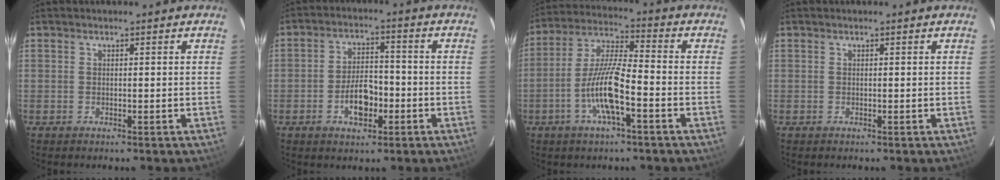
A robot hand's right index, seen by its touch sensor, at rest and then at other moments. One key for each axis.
{"total": 7.2, "fx": -2.8, "fy": 3.9, "fz": 5.4, "tx": -0.100, "ty": 0.013, "tz": -0.039}
{"total": 10.6, "fx": -4.4, "fy": 1.8, "fz": 9.5, "tx": -0.196, "ty": 0.002, "tz": -0.085}
{"total": 0.0}